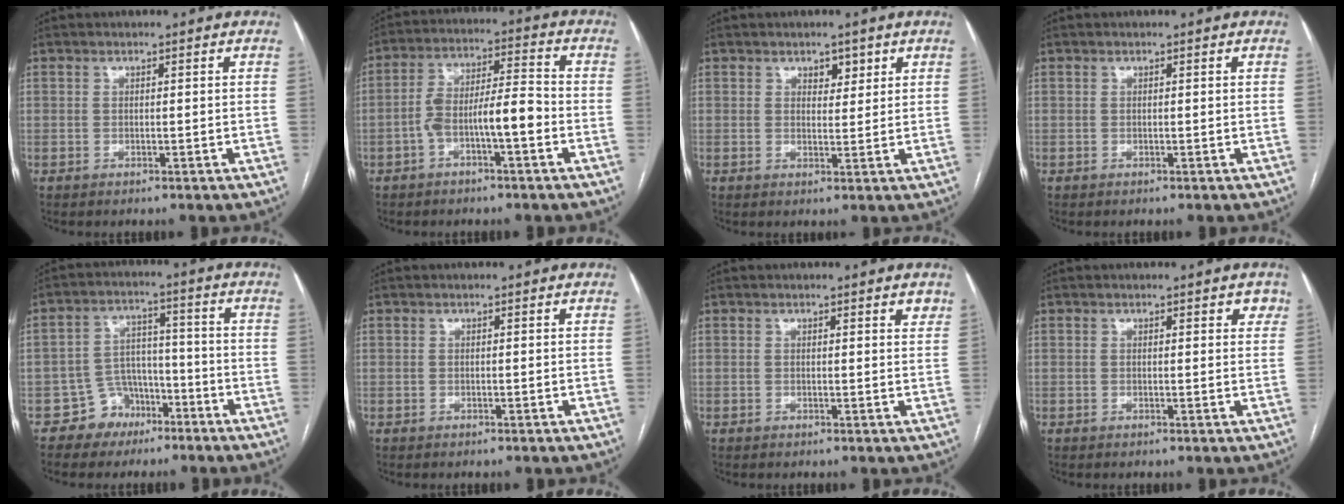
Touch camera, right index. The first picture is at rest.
{"total": 8.3, "force": [-3.0, 1.6, 7.6], "torque": [-0.139, 0.030, -0.050]}
{"total": 2.5, "force": [1.6, 1.5, 1.3], "torque": [-0.015, -0.001, 0.024]}
{"total": 0.0}
{"total": 6.5, "force": [-4.0, 5.0, 0.8], "torque": [-0.005, 0.016, -0.062]}
{"total": 0.0}
{"total": 1.7, "force": [1.3, 0.4, 1.0], "torque": [-0.012, -0.004, 0.010]}
{"total": 2.2, "force": [1.3, 1.0, 1.5], "torque": [-0.009, 0.005, 0.011]}